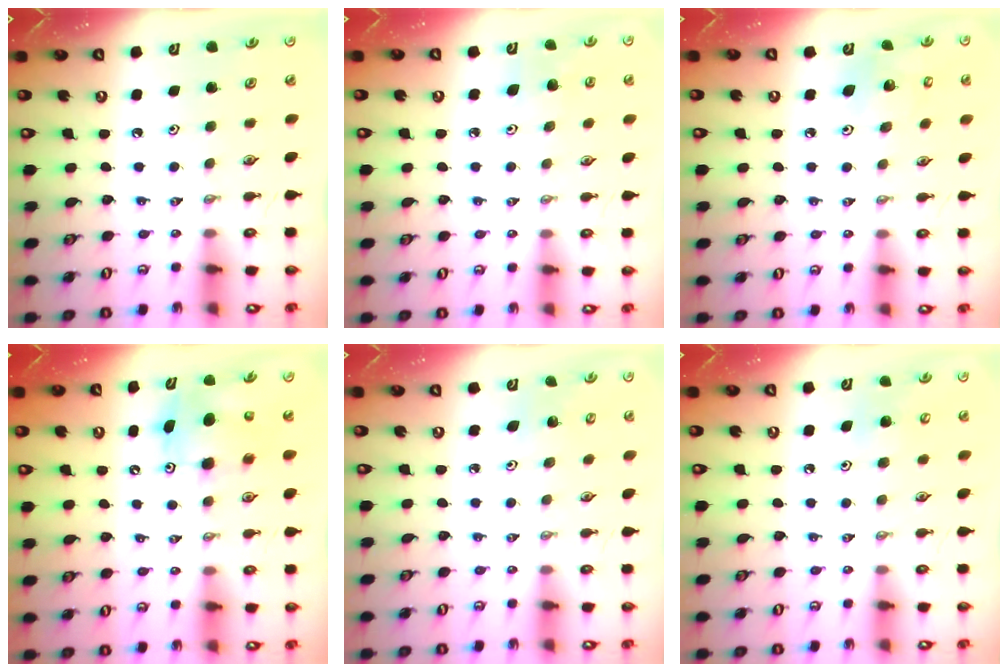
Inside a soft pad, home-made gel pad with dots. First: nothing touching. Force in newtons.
{"total": 6.3, "press": 6.1, "slide": 1.6}
{"total": 5.6, "press": 5.4, "slide": 1.4}
{"total": 8.3, "press": 8.3, "slide": 0.6}
{"total": 3.7, "press": 3.7, "slide": 0.4}
{"total": 6.2, "press": 6.2, "slide": 0.8}